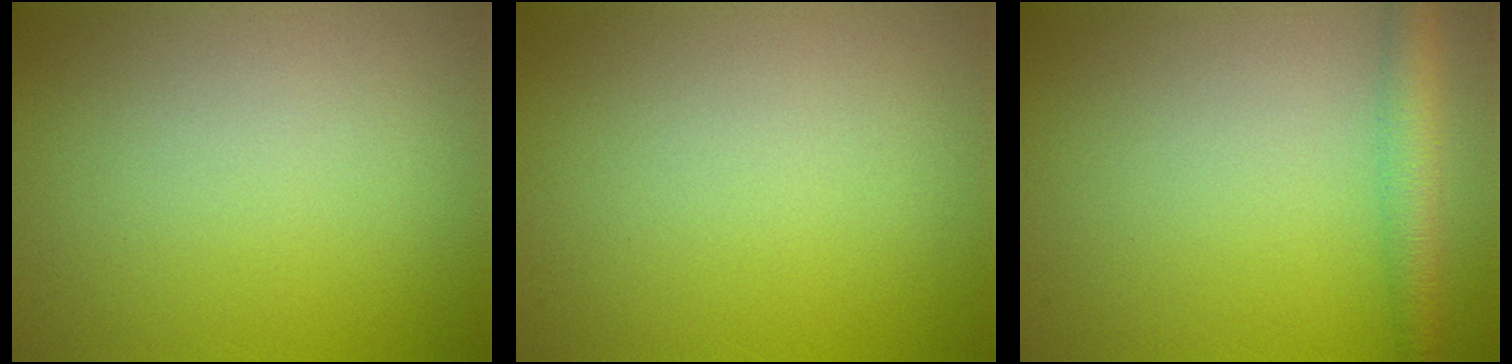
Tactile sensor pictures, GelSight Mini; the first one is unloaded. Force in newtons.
{"total": 0.0}
{"total": 3.1, "press": 3.1, "slide": 0.2}